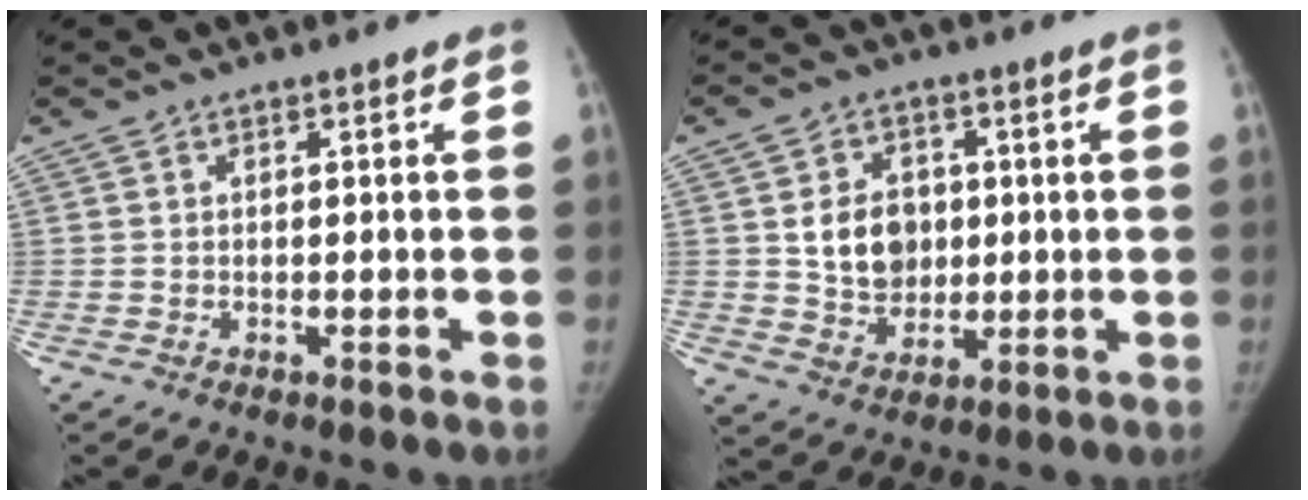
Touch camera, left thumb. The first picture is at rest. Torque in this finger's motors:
{"motor_torque": [1.33, 1.29, 1.16, -0.79, 0.19]}